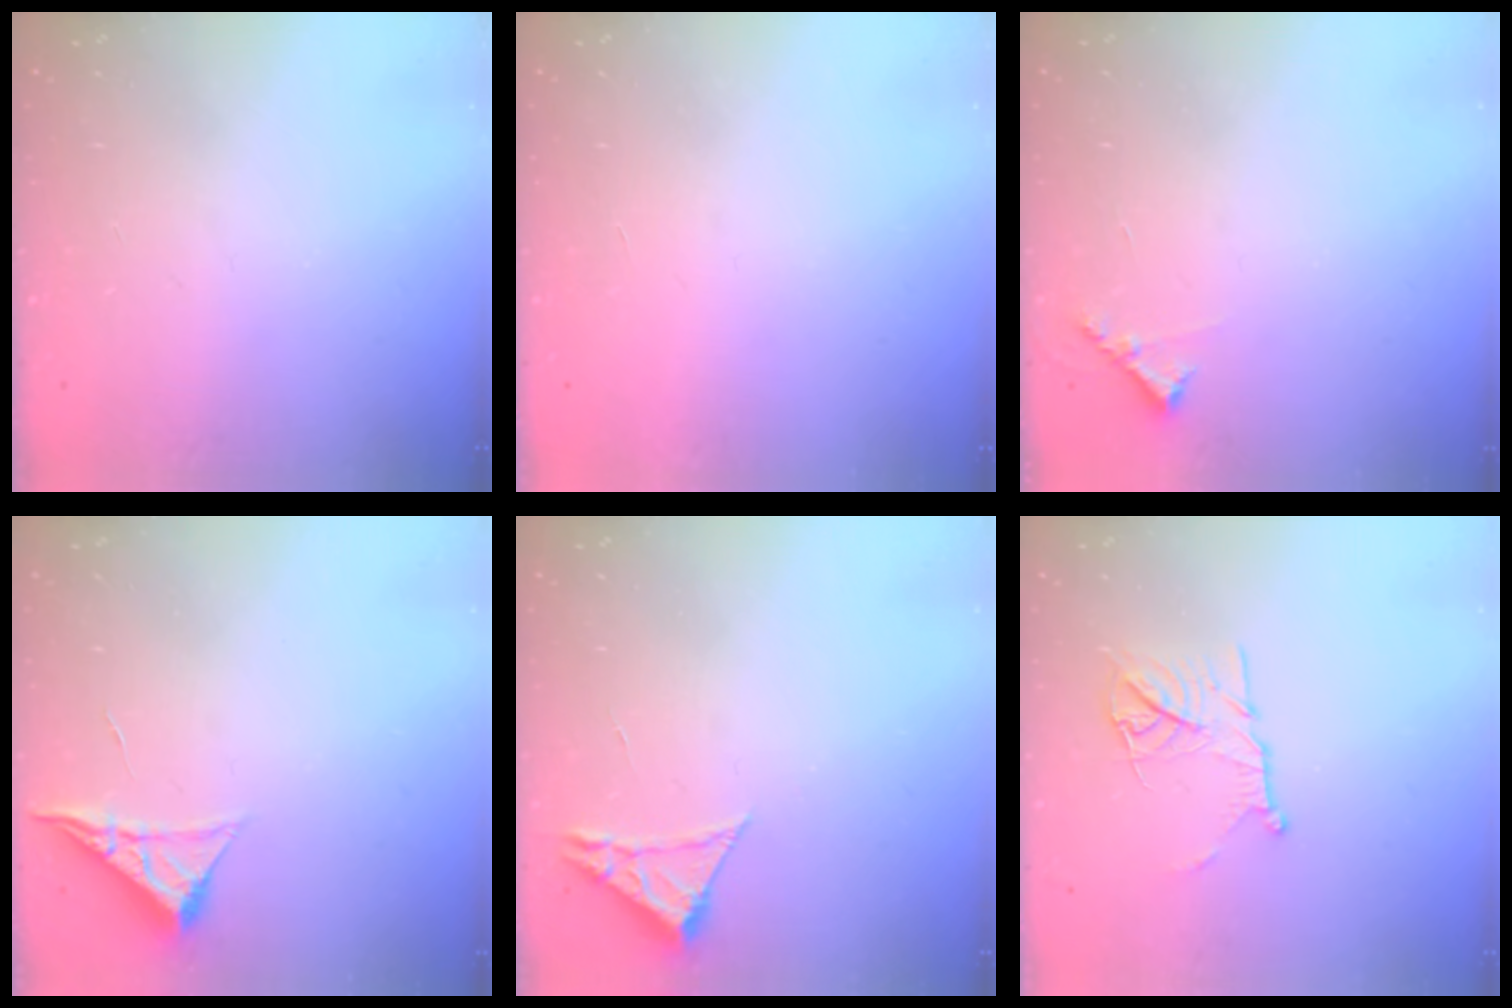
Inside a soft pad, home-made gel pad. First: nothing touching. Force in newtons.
{"total": 1.7, "press": 1.7, "slide": 0.1}
{"total": 5.8, "press": 5.8, "slide": 0.5}
{"total": 4.7, "press": 4.7, "slide": 0.7}
{"total": 2.3, "press": 2.3, "slide": 0.4}
{"total": 11.7, "press": 11.6, "slide": 1.0}